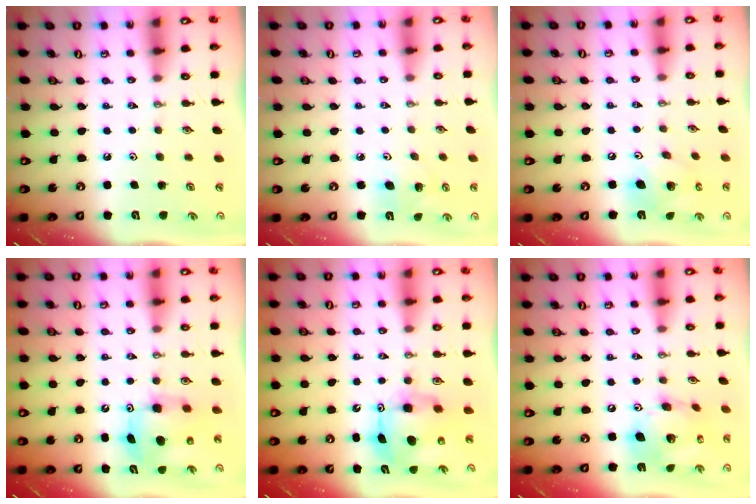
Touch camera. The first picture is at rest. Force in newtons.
{"total": 6.1, "press": 6.0, "slide": 1.0}
{"total": 14.4, "press": 14.2, "slide": 2.4}
{"total": 7.7, "press": 7.7, "slide": 0.2}
{"total": 9.3, "press": 9.3, "slide": 0.7}
{"total": 16.1, "press": 16.0, "slide": 1.9}